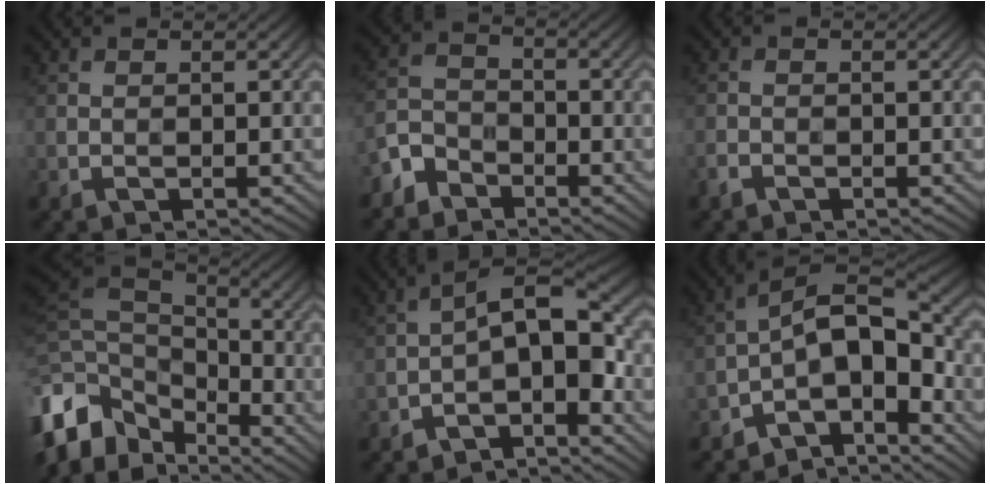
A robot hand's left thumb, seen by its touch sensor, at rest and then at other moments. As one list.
[{"total": 4.3, "force": [-3.6, 2.2, 1.0], "torque": [-0.026, -0.009, -0.087]}, {"total": 1.2, "force": [-1.1, 0.4, 0.2], "torque": [-0.007, -0.007, -0.023]}, {"total": 11.7, "force": [-4.1, 8.3, 7.2], "torque": [-0.218, -0.005, -0.069]}, {"total": 8.7, "force": [-3.4, 3.2, 7.3], "torque": [-0.104, 0.004, -0.056]}, {"total": 11.1, "force": [-5.2, 4.8, 8.6], "torque": [-0.132, -0.002, -0.096]}]